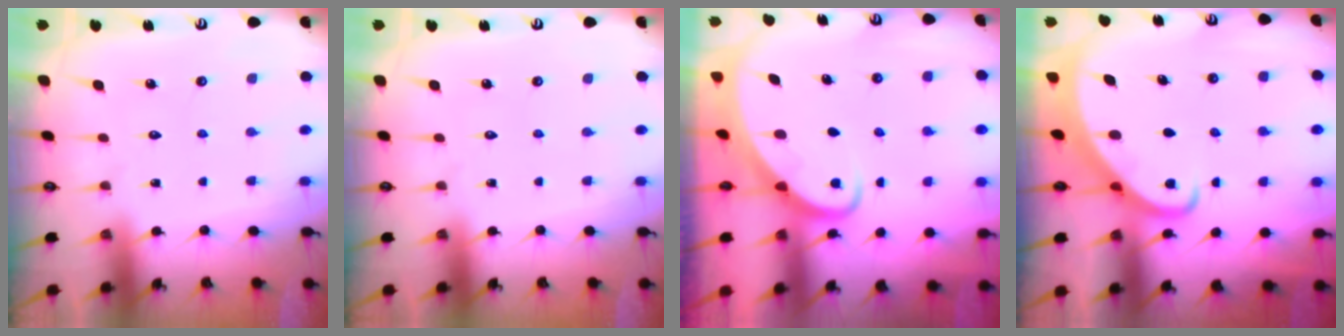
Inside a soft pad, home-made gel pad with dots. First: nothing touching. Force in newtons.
{"total": 0.0}
{"total": 2.7, "press": 2.7, "slide": 0.2}
{"total": 2.2, "press": 2.2, "slide": 0.3}